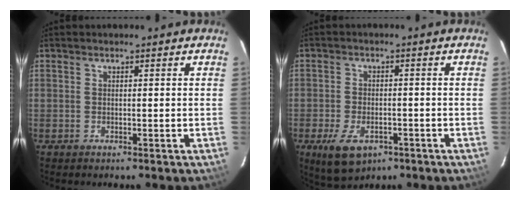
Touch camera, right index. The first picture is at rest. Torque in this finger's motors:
{"motor_torque": [0.54, -0.47, 0.39, 0.09]}